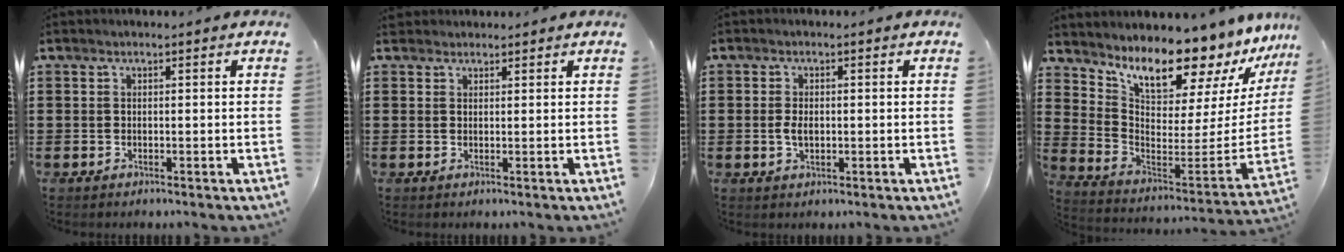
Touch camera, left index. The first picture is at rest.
{"total": 1.5, "force": [1.3, 0.7, 0.1], "torque": [-0.006, 0.005, 0.026]}
{"total": 2.5, "force": [-0.1, 1.3, 2.1], "torque": [-0.049, 0.001, -0.006]}
{"total": 10.9, "force": [9.6, 3.1, 4.1], "torque": [-0.091, -0.088, 0.162]}